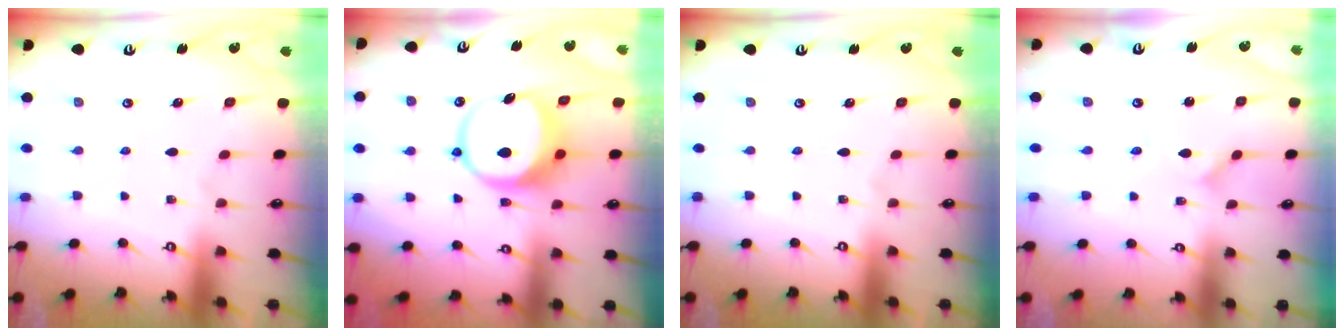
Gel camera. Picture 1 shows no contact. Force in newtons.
{"total": 8.9, "press": 8.7, "slide": 1.6}
{"total": 0.0}
{"total": 1.0, "press": 1.0, "slide": 0.0}